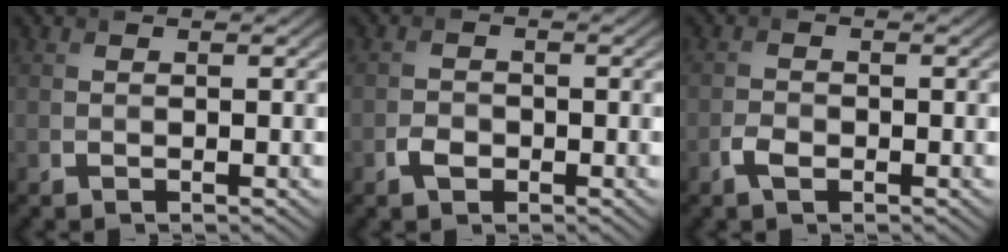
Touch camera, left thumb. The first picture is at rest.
{"total": 1.9, "force": [-1.0, 1.3, 1.0], "torque": [-0.021, 0.000, -0.022]}
{"total": 1.9, "force": [-1.1, 1.1, 1.2], "torque": [-0.025, 0.000, -0.024]}